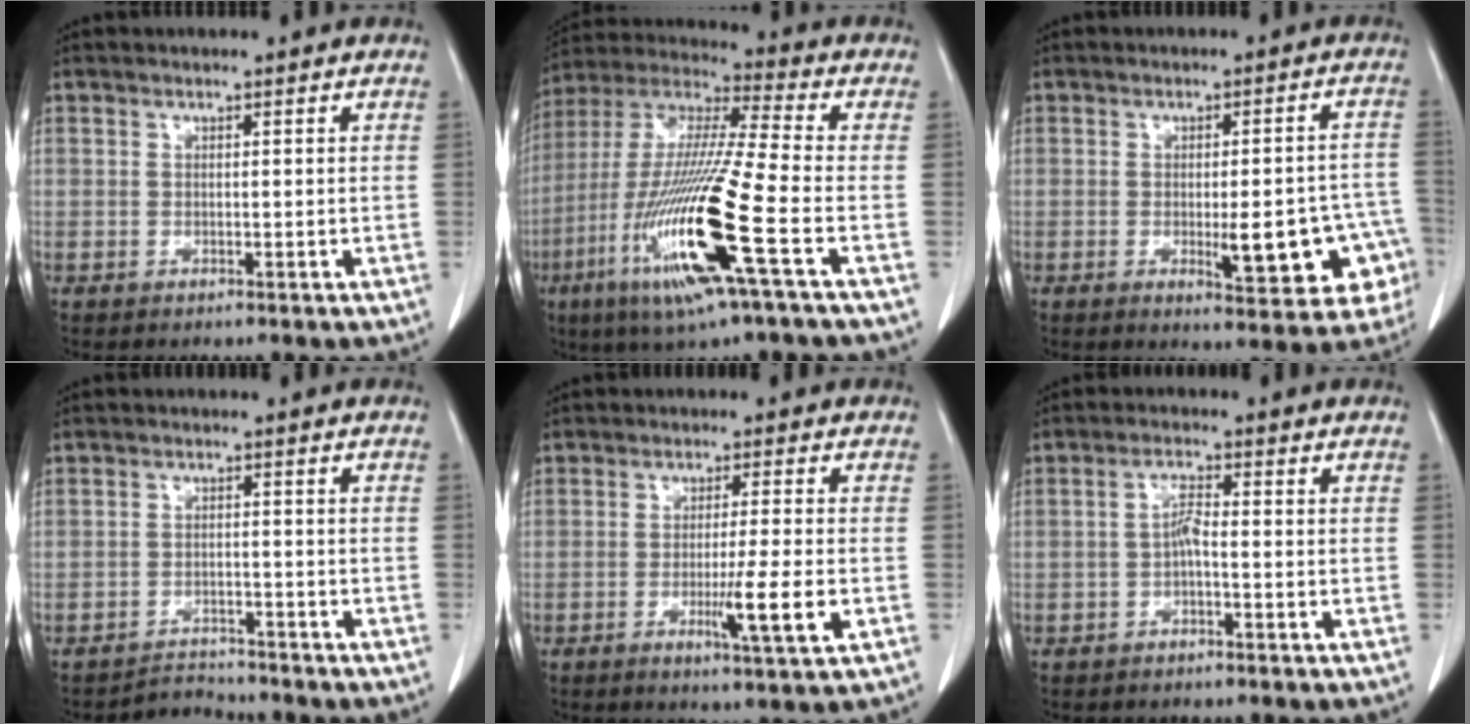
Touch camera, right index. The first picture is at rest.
{"total": 20.0, "force": [-7.2, 0.3, 18.7], "torque": [-0.410, -0.034, -0.145]}
{"total": 12.0, "force": [-3.5, 3.3, 10.9], "torque": [-0.096, 0.016, -0.035]}
{"total": 3.2, "force": [-3.0, 0.4, -1.2], "torque": [0.022, -0.004, -0.047]}
{"total": 6.7, "force": [-2.0, -0.6, 6.3], "torque": [-0.103, -0.016, -0.032]}
{"total": 2.5, "force": [-0.7, 0.6, 2.4], "torque": [-0.044, 0.005, -0.013]}